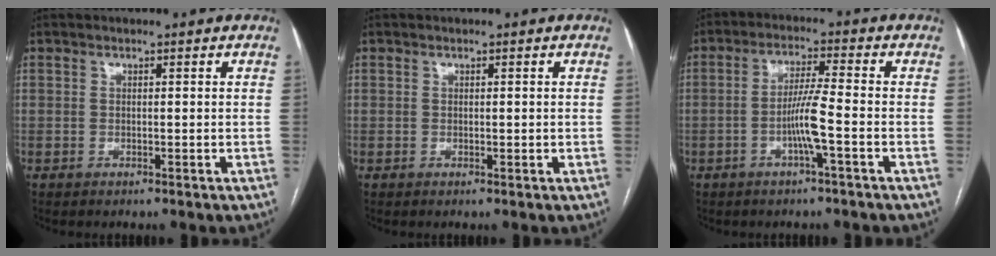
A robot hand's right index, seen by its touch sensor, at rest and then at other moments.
{"total": 0.6, "force": [0.1, 0.4, 0.4], "torque": [-0.007, -0.001, 0.001]}
{"total": 5.7, "force": [-1.9, -0.5, 5.4], "torque": [-0.110, 0.003, -0.037]}